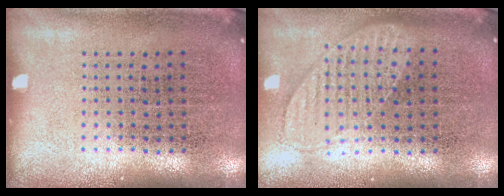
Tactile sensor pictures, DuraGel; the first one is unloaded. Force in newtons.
{"total": 1.0, "press": 1.0, "slide": 0.2}